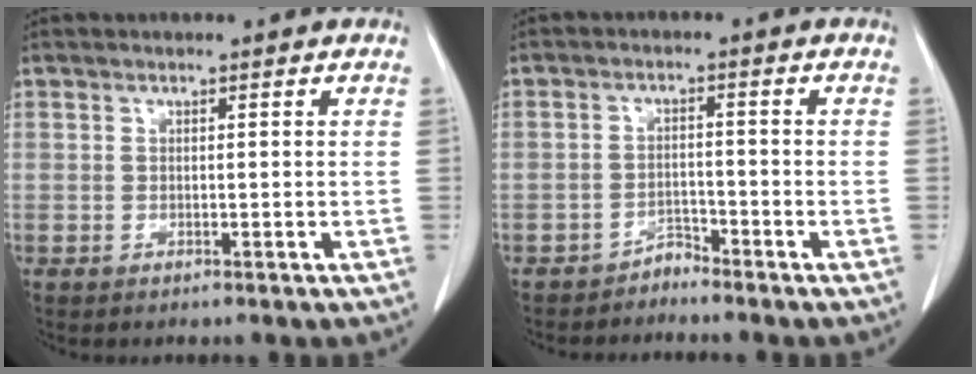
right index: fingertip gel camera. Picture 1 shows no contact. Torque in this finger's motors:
{"motor_torque": [-0.43, -0.38, -0.19, -0.06]}